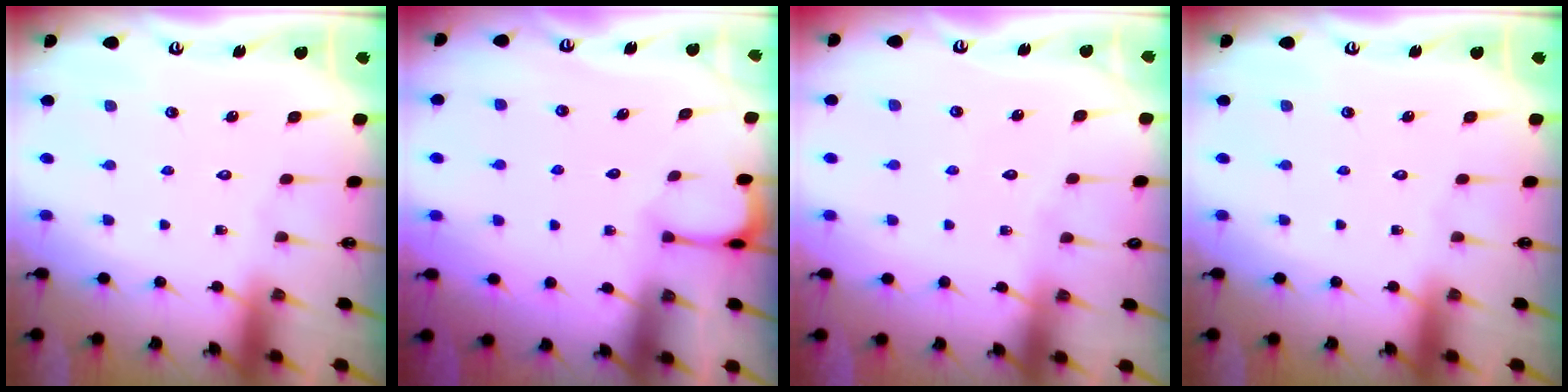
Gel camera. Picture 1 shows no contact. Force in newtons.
{"total": 1.6, "press": 1.6, "slide": 0.1}
{"total": 3.9, "press": 3.9, "slide": 0.3}
{"total": 0.0}